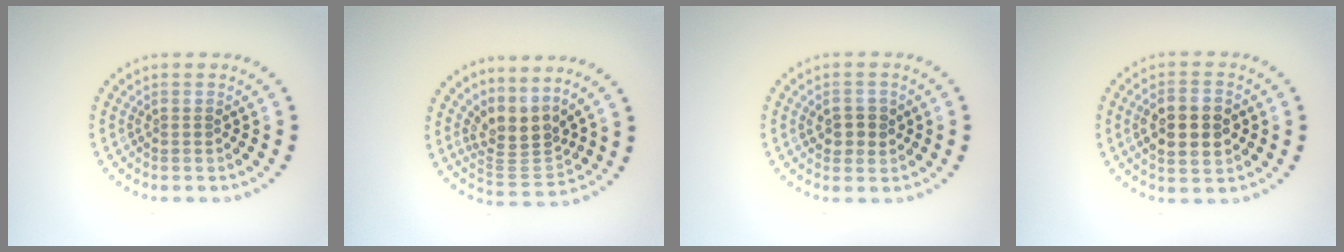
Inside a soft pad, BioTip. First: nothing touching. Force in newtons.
{"total": 3.5, "press": 2.6, "slide": 2.4}
{"total": 2.3, "press": 2.2, "slide": 0.4}
{"total": 4.8, "press": 4.8, "slide": 0.3}